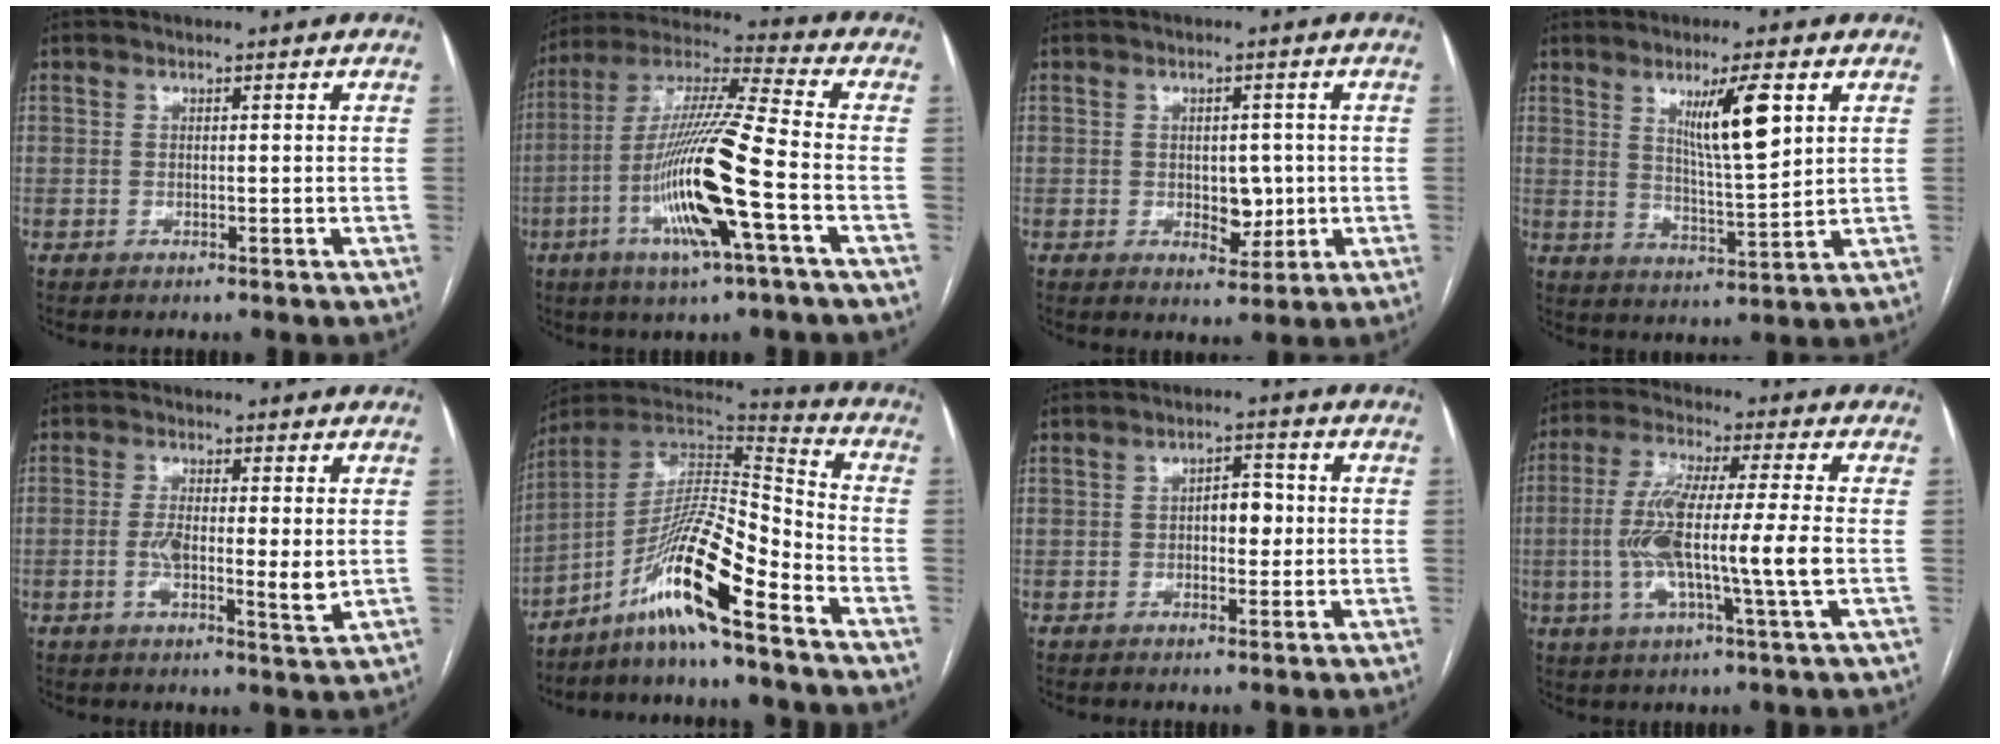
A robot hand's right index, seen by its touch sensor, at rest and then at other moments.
{"total": 17.3, "force": [-5.2, 0.2, 16.5], "torque": [-0.329, -0.009, -0.101]}
{"total": 7.1, "force": [-0.9, 3.8, 6.0], "torque": [-0.086, 0.005, -0.002]}
{"total": 8.8, "force": [3.8, 0.7, 8.0], "torque": [-0.138, -0.012, 0.070]}
{"total": 6.6, "force": [-0.3, 1.5, 6.5], "torque": [-0.111, -0.009, -0.007]}
{"total": 14.8, "force": [-9.0, 0.5, 11.7], "torque": [-0.223, 0.008, -0.162]}
{"total": 3.9, "force": [0.1, 2.1, 3.3], "torque": [-0.048, 0.012, 0.004]}
{"total": 12.9, "force": [-1.4, 0.2, 12.9], "torque": [-0.257, 0.003, -0.032]}